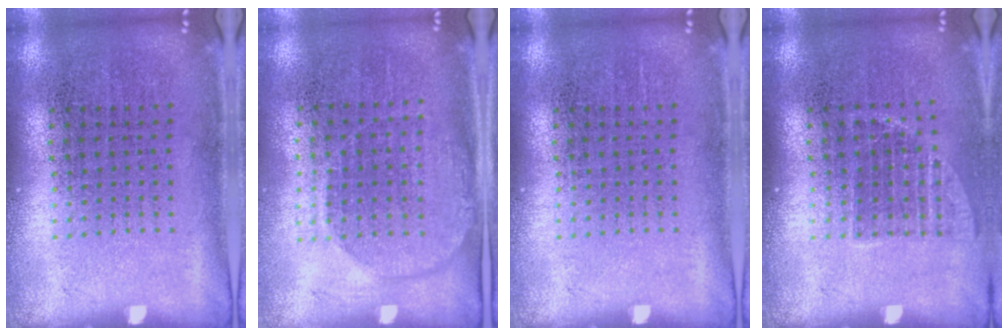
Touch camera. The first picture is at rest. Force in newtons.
{"total": 1.4, "press": 1.3, "slide": 0.7}
{"total": 0.0}
{"total": 1.2, "press": 1.0, "slide": 0.7}